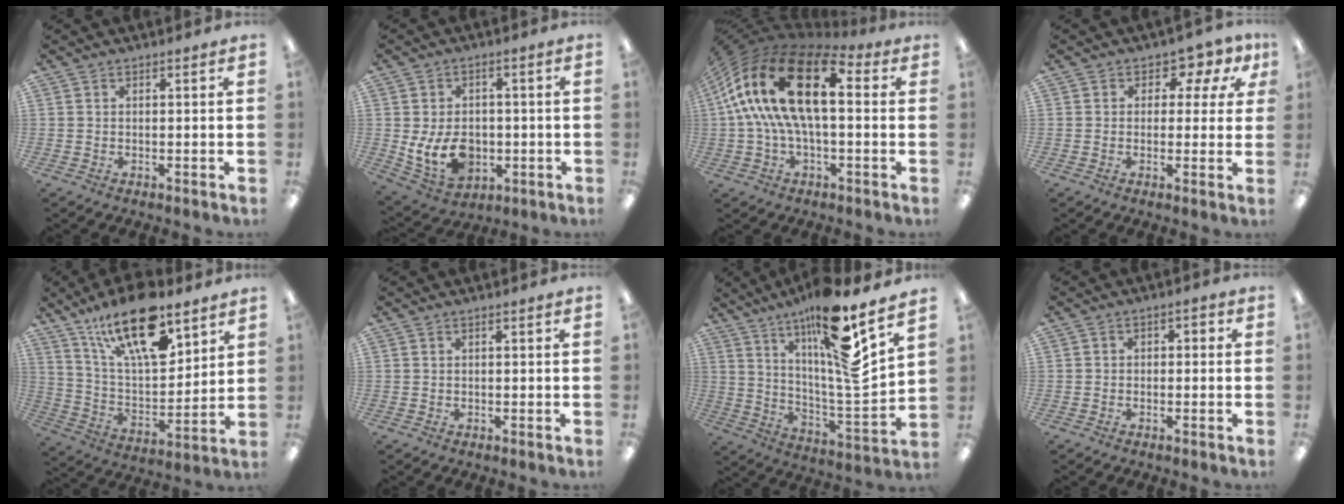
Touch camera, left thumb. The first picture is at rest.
{"total": 10.6, "force": [-2.0, 7.8, 6.8], "torque": [-0.137, 0.009, -0.032]}
{"total": 22.2, "force": [5.8, 10.4, 18.7], "torque": [-0.375, -0.020, 0.096]}
{"total": 4.8, "force": [1.7, 3.6, 2.7], "torque": [-0.041, -0.001, 0.025]}
{"total": 22.2, "force": [14.5, 8.6, 14.5], "torque": [-0.246, -0.075, 0.247]}
{"total": 0.0}
{"total": 18.9, "force": [12.4, 2.2, 14.1], "torque": [-0.241, -0.080, 0.191]}
{"total": 2.4, "force": [-1.8, 1.3, 0.9], "torque": [-0.011, 0.013, -0.034]}